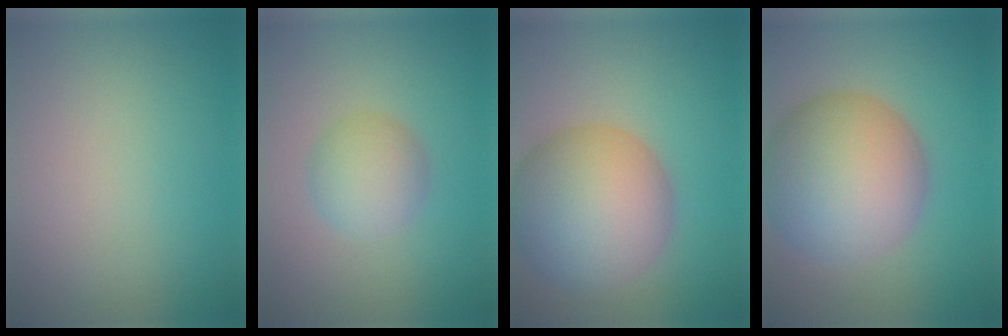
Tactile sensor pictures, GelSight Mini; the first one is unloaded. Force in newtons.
{"total": 3.3, "press": 3.3, "slide": 0.1}
{"total": 10.2, "press": 10.2, "slide": 0.4}
{"total": 11.0, "press": 11.0, "slide": 0.7}